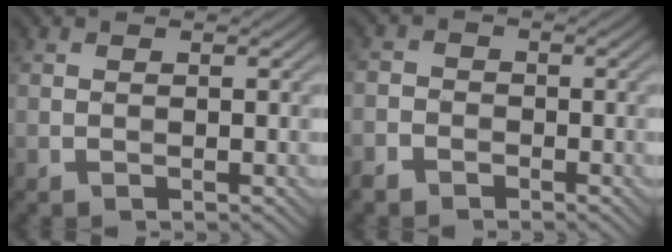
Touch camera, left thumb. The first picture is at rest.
{"total": 2.4, "force": [-1.6, 1.7, 0.3], "torque": [-0.011, 0.000, -0.036]}